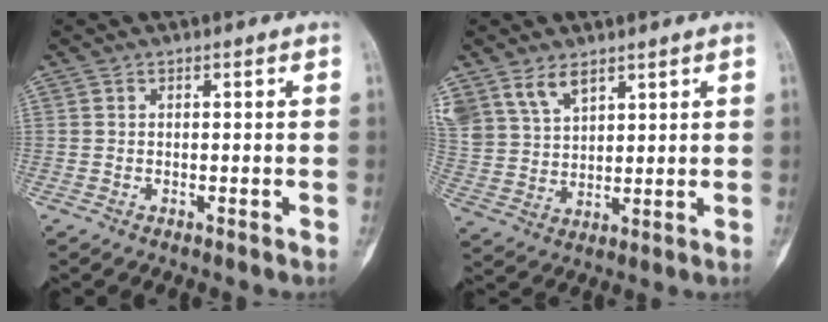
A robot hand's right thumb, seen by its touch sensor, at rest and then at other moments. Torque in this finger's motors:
{"motor_torque": [-0.76, 1.13, 0.97, 0.58, 0.10]}